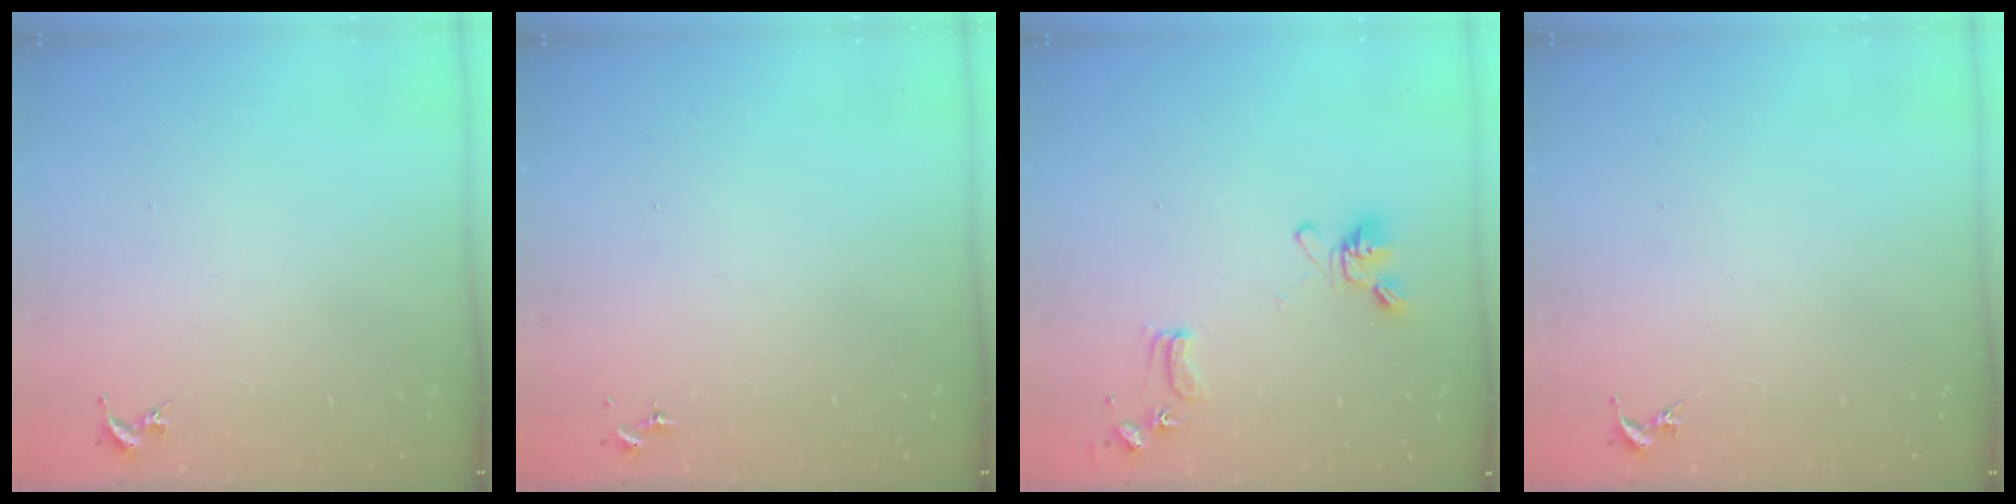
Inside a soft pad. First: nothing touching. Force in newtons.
{"total": 0.0}
{"total": 13.7, "press": 13.6, "slide": 2.1}
{"total": 0.0}